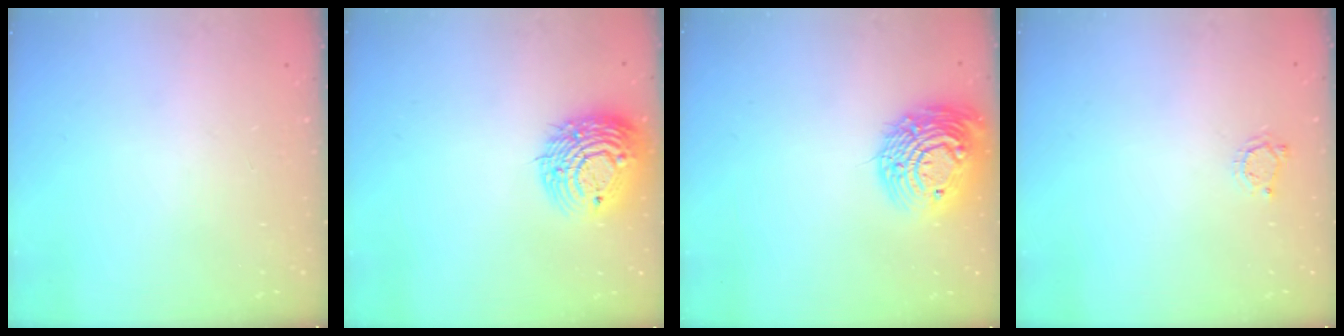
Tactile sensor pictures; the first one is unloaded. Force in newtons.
{"total": 14.0, "press": 13.9, "slide": 1.8}
{"total": 17.0, "press": 17.0, "slide": 0.6}
{"total": 3.7, "press": 3.6, "slide": 0.5}